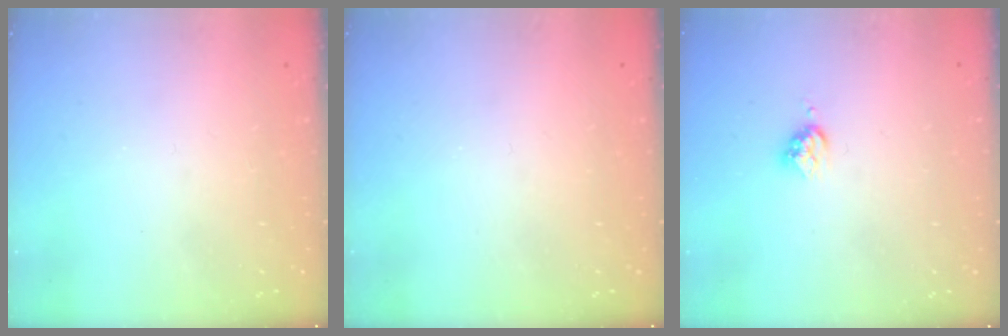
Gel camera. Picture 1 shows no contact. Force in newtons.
{"total": 0.0}
{"total": 3.4, "press": 3.3, "slide": 0.5}